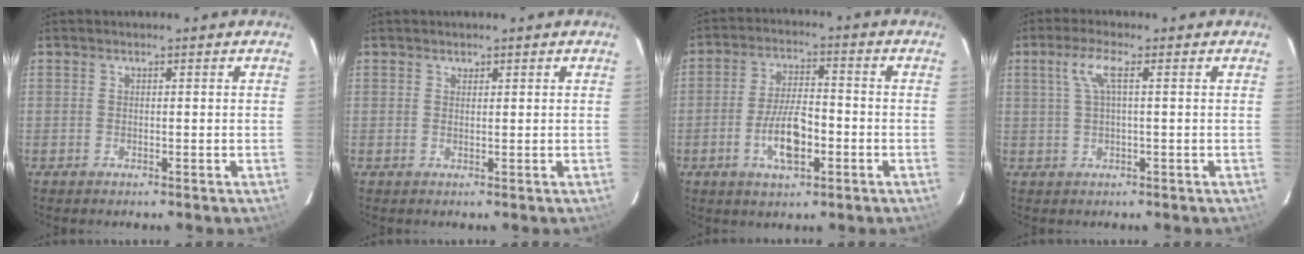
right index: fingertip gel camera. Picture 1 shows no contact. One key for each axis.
{"total": 0.6, "fx": 0.4, "fy": 0.4, "fz": 0.0, "tx": 0.001, "ty": 0.002, "tz": 0.006}
{"total": 8.7, "fx": -3.1, "fy": 3.4, "fz": 7.3, "tx": -0.145, "ty": 0.003, "tz": -0.053}
{"total": 3.8, "fx": 0.9, "fy": 0.2, "fz": 3.7, "tx": -0.079, "ty": 0.005, "tz": 0.019}